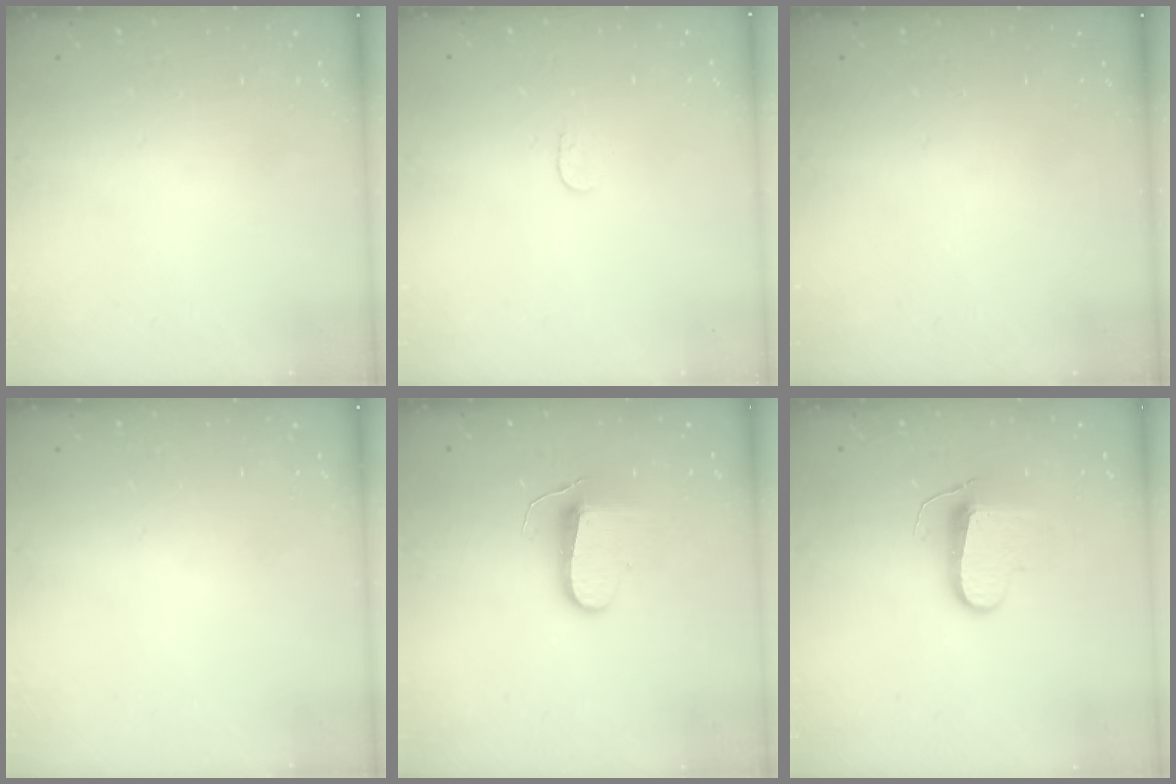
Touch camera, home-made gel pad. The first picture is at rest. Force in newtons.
{"total": 3.3, "press": 3.3, "slide": 0.3}
{"total": 0.0}
{"total": 0.0}
{"total": 9.9, "press": 9.9, "slide": 0.3}
{"total": 9.5, "press": 9.5, "slide": 0.7}